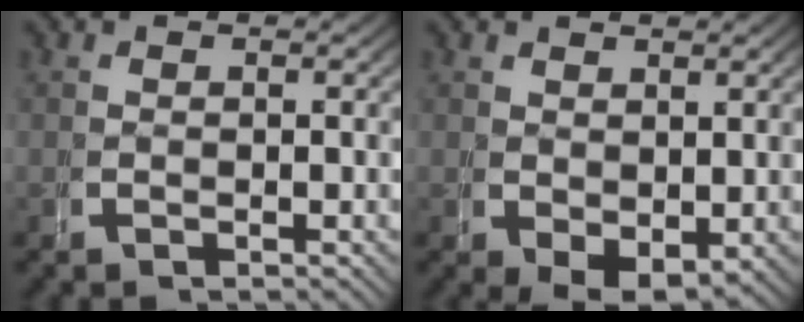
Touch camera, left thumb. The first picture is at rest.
{"total": 3.0, "force": [-0.1, 2.3, 1.9], "torque": [-0.031, -0.024, 0.020]}